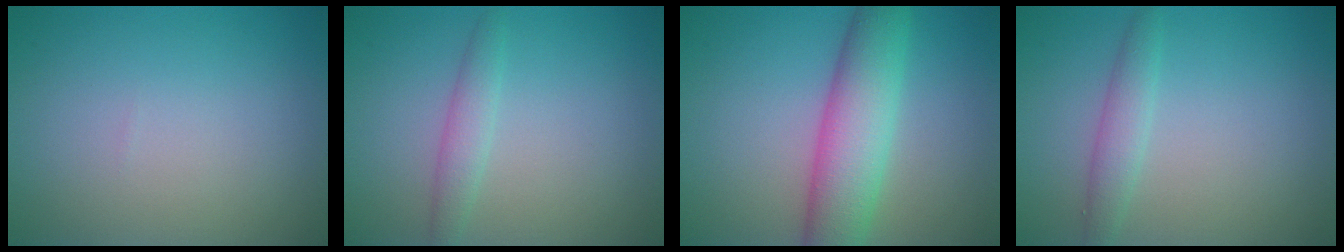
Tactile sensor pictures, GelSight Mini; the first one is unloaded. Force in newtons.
{"total": 1.8, "press": 1.8, "slide": 0.1}
{"total": 6.8, "press": 6.8, "slide": 0.3}
{"total": 1.9, "press": 1.9, "slide": 0.0}